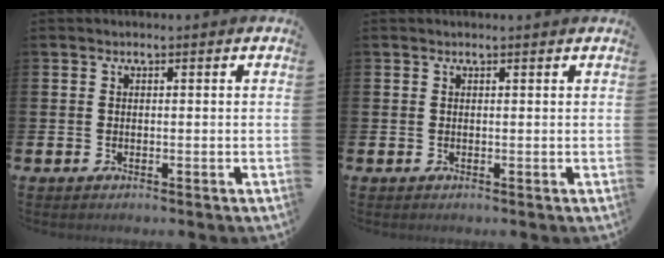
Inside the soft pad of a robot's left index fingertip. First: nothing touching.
{"total": 0.0}